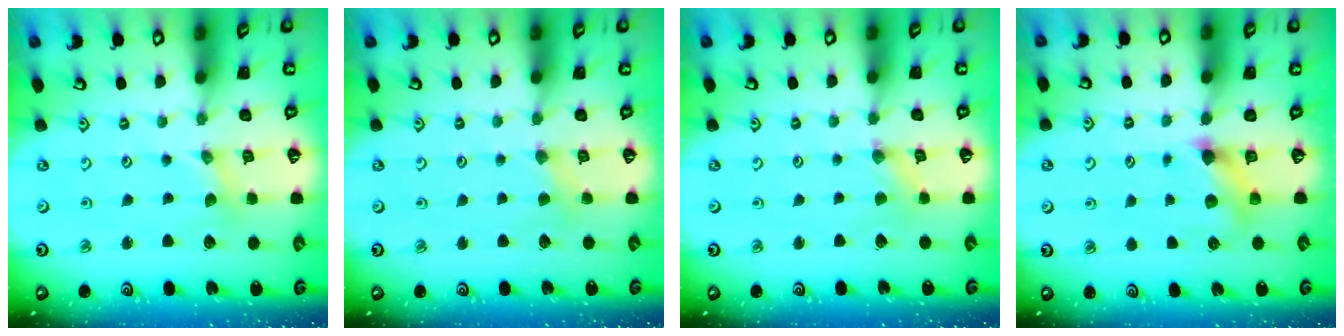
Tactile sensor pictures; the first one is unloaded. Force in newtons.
{"total": 2.2, "press": 2.1, "slide": 0.4}
{"total": 0.5, "press": 0.5, "slide": 0.2}
{"total": 7.3, "press": 7.2, "slide": 0.6}